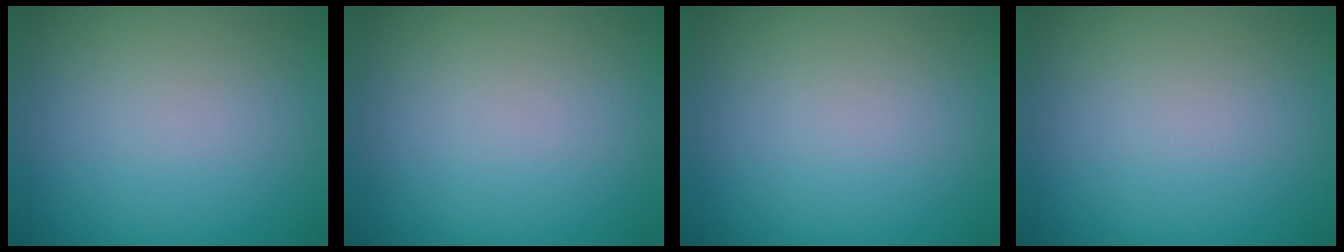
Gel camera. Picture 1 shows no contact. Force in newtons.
{"total": 0.0}
{"total": 0.0}
{"total": 0.0}